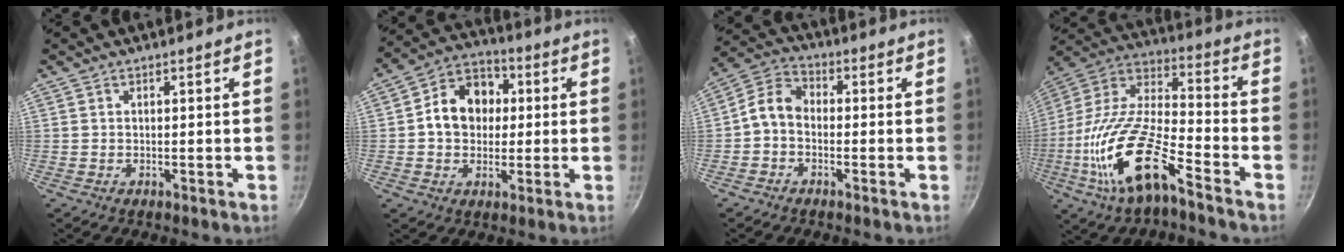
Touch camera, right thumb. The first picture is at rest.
{"total": 11.7, "force": [1.1, 9.5, 6.8], "torque": [-0.074, 0.021, 0.001]}
{"total": 5.9, "force": [-1.4, 4.3, 3.8], "torque": [-0.069, 0.031, -0.045]}
{"total": 20.5, "force": [-9.7, 7.1, 16.6], "torque": [-0.310, 0.054, -0.202]}